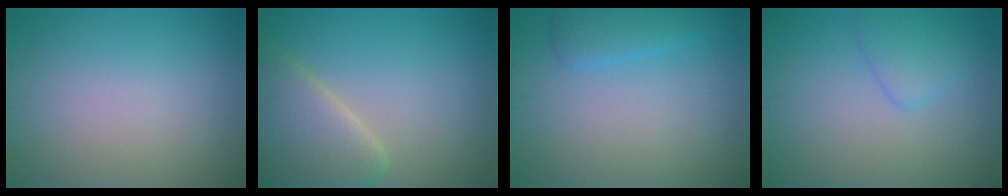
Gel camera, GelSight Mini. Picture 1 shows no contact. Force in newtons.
{"total": 5.6, "press": 5.6, "slide": 0.5}
{"total": 2.2, "press": 2.2, "slide": 0.0}
{"total": 2.0, "press": 2.0, "slide": 0.2}